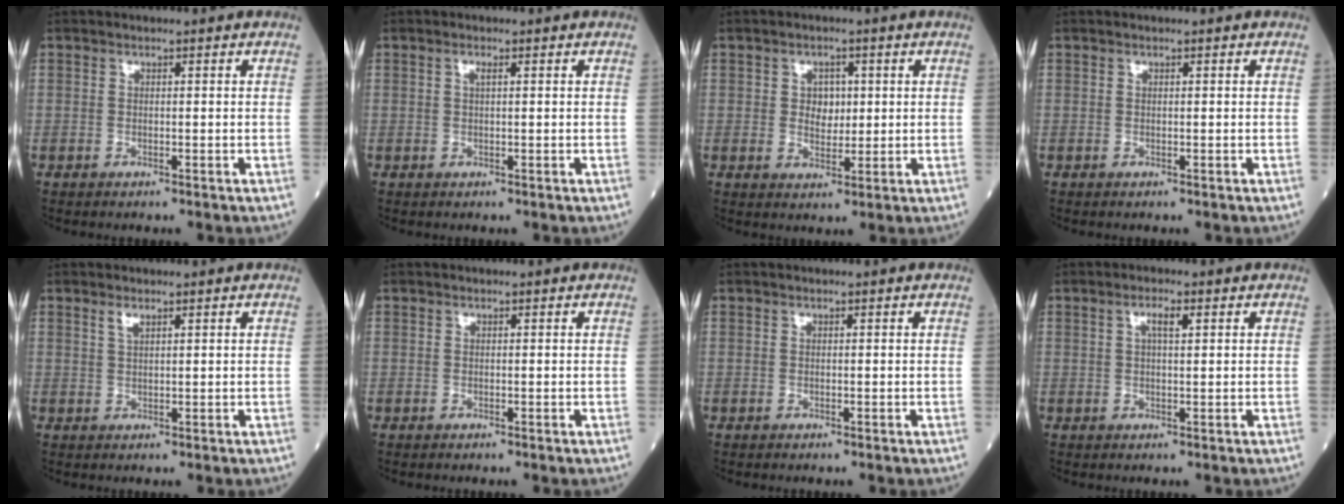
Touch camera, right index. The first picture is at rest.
{"total": 0.9, "force": [0.3, 0.2, 0.8], "torque": [-0.018, 0.002, 0.004]}
{"total": 3.7, "force": [0.8, 2.7, 2.4], "torque": [-0.031, 0.004, 0.019]}
{"total": 0.0}
{"total": 1.5, "force": [1.0, 0.4, 1.0], "torque": [-0.021, 0.000, 0.022]}
{"total": 0.0}
{"total": 0.0}
{"total": 2.3, "force": [0.9, 0.4, 2.1], "torque": [-0.041, 0.003, 0.014]}